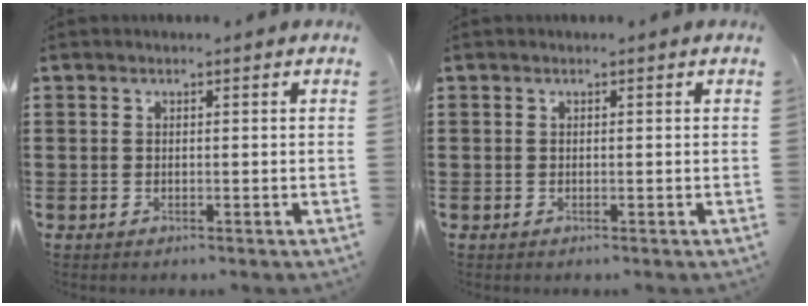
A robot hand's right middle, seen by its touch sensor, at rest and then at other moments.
{"total": 0.0}